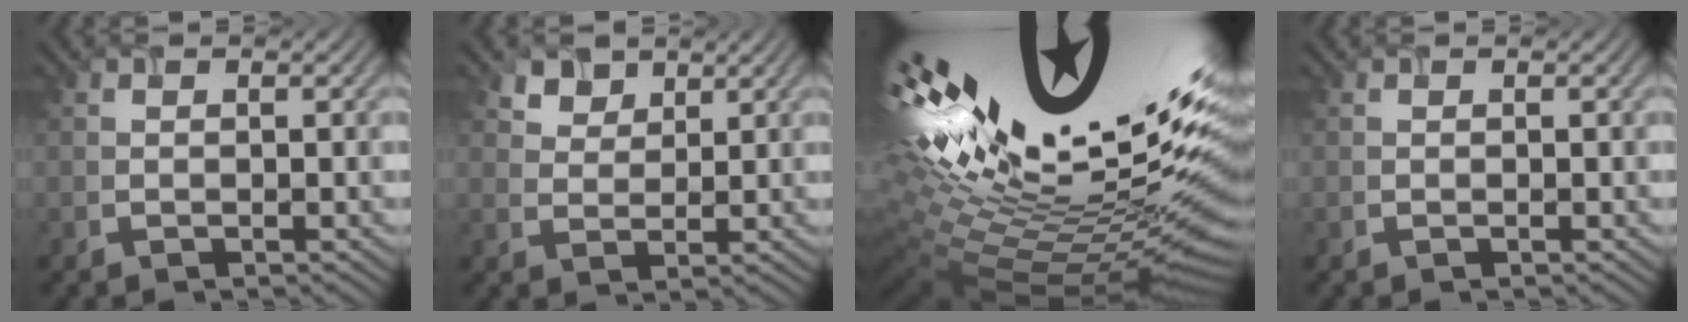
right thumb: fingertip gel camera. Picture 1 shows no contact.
{"total": 2.8, "force": [1.9, 1.9, 0.7], "torque": [-0.023, -0.004, 0.045]}
{"total": 20.3, "force": [5.6, 7.5, 18.0], "torque": [-0.301, -0.004, 0.129]}
{"total": 0.0}